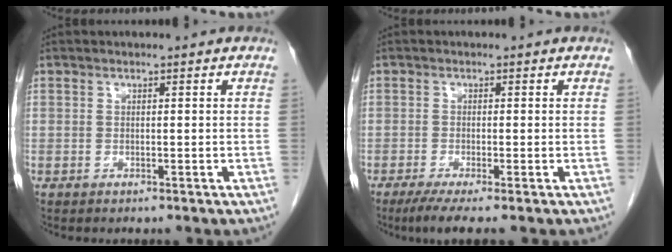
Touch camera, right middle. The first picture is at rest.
{"total": 4.0, "force": [-2.7, -0.1, 3.0], "torque": [-0.056, -0.016, -0.049]}